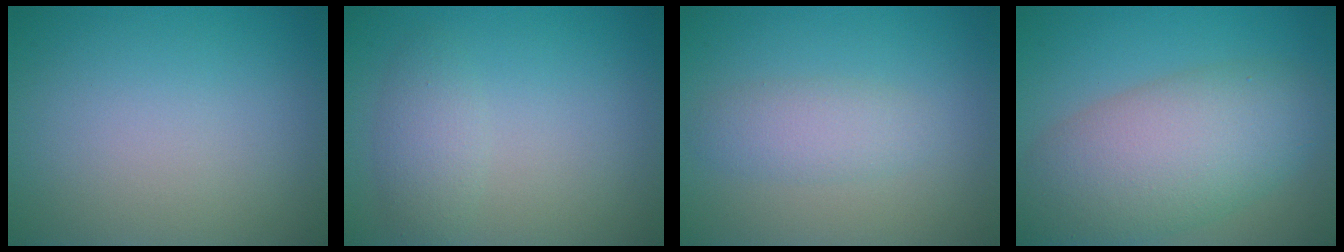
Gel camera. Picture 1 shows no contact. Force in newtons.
{"total": 2.0, "press": 2.0, "slide": 0.1}
{"total": 2.2, "press": 2.2, "slide": 0.0}
{"total": 8.7, "press": 8.7, "slide": 0.1}